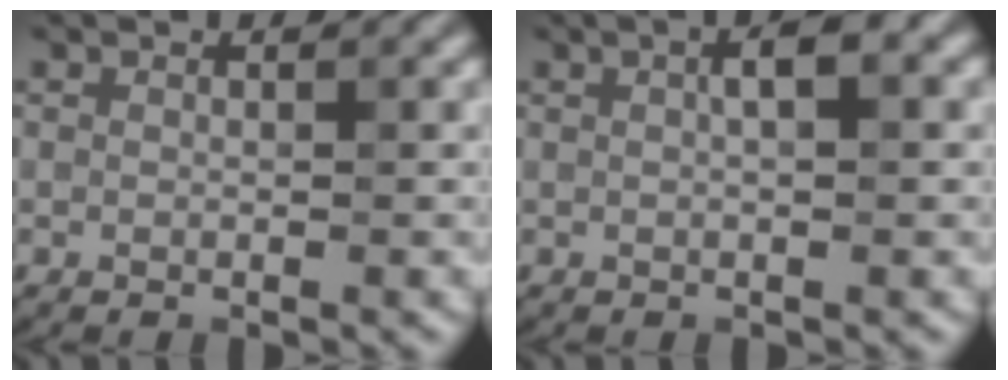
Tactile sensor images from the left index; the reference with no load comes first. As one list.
[{"total": 2.3, "force": [0.5, 0.5, 2.2], "torque": [-0.033, 0.008, 0.007]}]